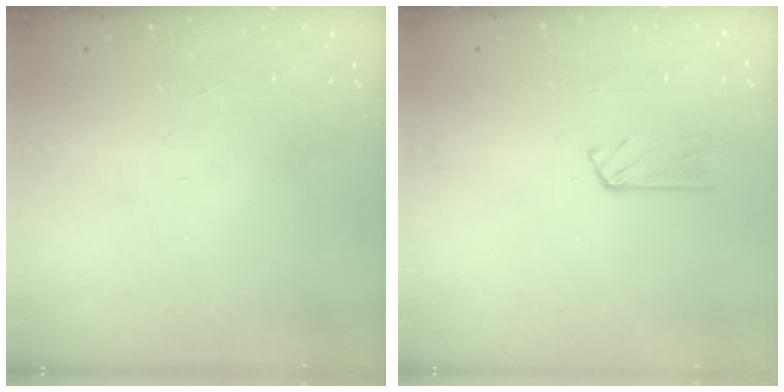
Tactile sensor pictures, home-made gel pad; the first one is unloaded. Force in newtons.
{"total": 3.2, "press": 3.2, "slide": 0.3}